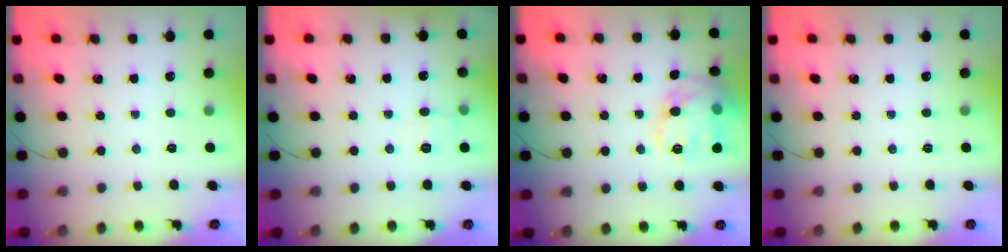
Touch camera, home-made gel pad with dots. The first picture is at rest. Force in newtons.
{"total": 7.4, "press": 7.2, "slide": 1.8}
{"total": 17.6, "press": 17.6, "slide": 1.1}
{"total": 0.0}